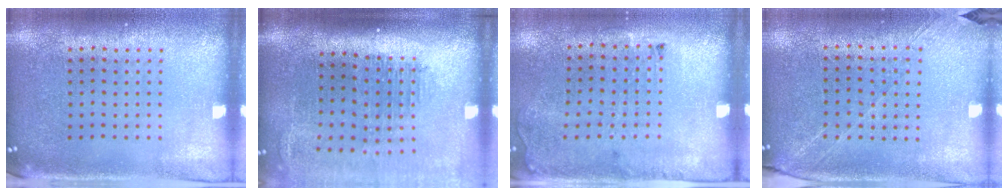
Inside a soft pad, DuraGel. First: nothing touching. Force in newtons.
{"total": 2.1, "press": 1.7, "slide": 1.2}
{"total": 1.9, "press": 1.3, "slide": 1.4}
{"total": 1.3, "press": 1.2, "slide": 0.5}